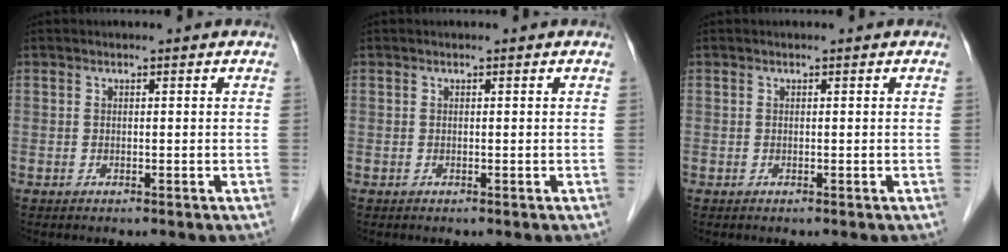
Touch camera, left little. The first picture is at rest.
{"total": 0.0}
{"total": 0.0}